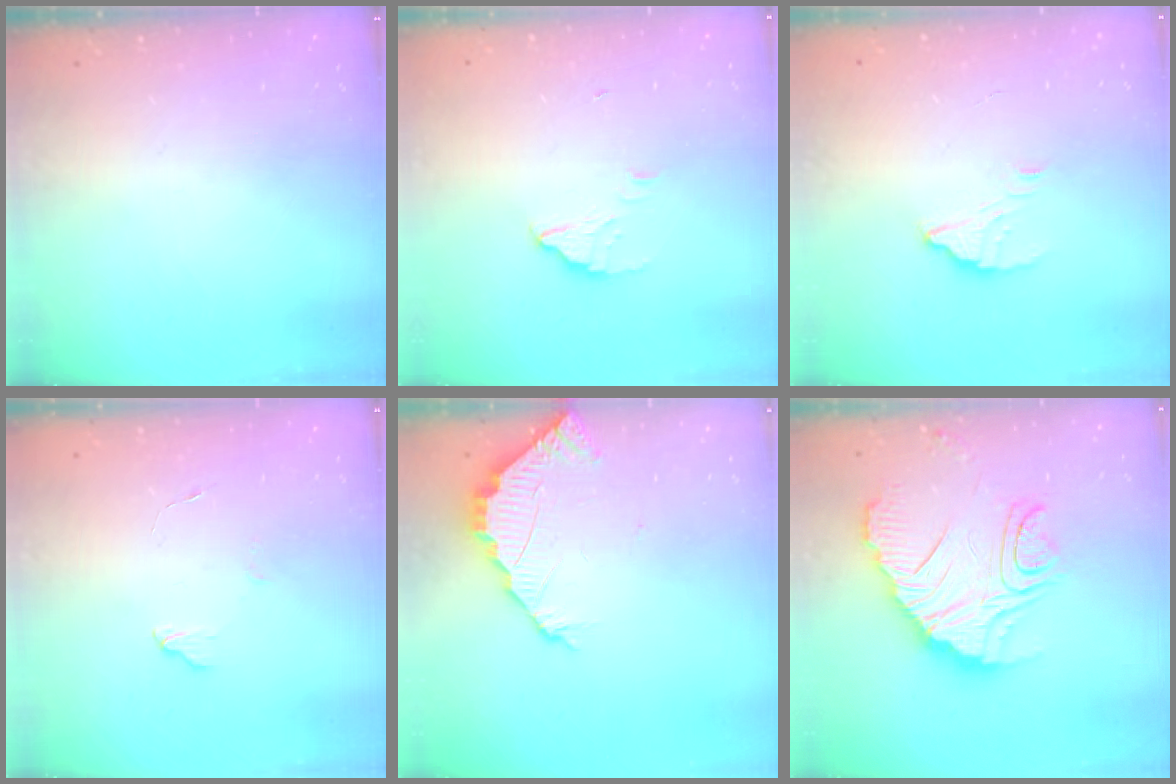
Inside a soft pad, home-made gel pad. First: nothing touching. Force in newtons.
{"total": 2.2, "press": 2.2, "slide": 0.2}
{"total": 2.9, "press": 2.9, "slide": 0.1}
{"total": 4.3, "press": 4.3, "slide": 0.5}
{"total": 2.6, "press": 2.6, "slide": 0.2}
{"total": 15.8, "press": 15.7, "slide": 1.6}